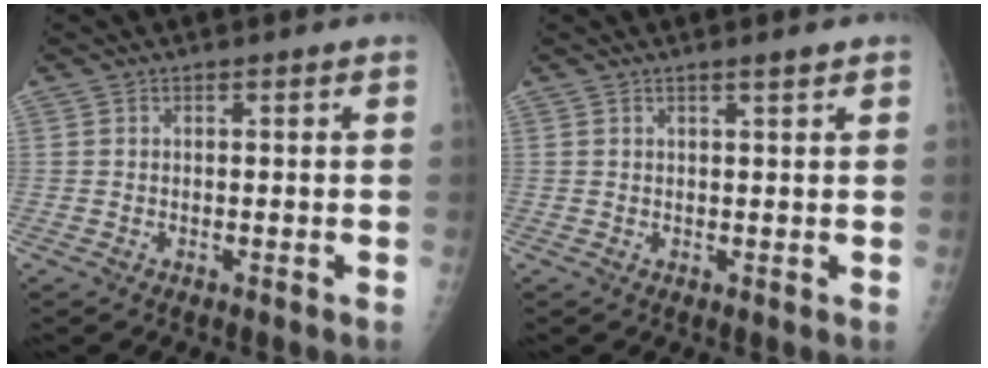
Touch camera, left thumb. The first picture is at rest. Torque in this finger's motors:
{"motor_torque": [-0.39, -0.22, -0.41, -0.17, 0.01]}